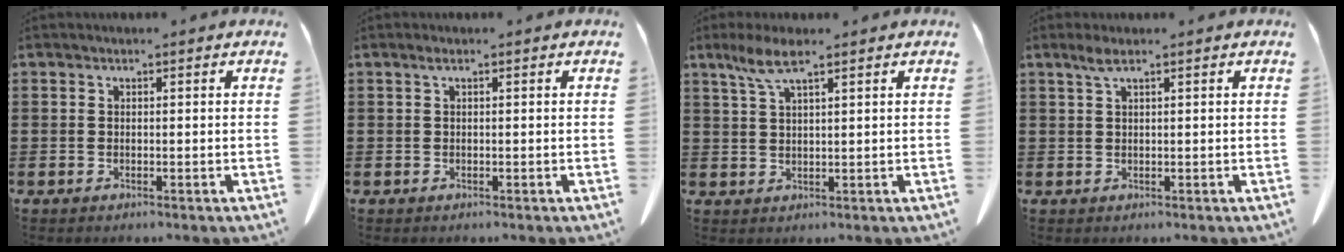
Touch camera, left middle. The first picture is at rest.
{"total": 0.7, "force": [0.2, 0.1, 0.7], "torque": [-0.013, 0.001, 0.003]}
{"total": 4.9, "force": [2.9, 1.0, 3.8], "torque": [-0.081, 0.004, 0.052]}
{"total": 1.9, "force": [1.0, 0.2, 1.6], "torque": [-0.034, 0.001, 0.018]}